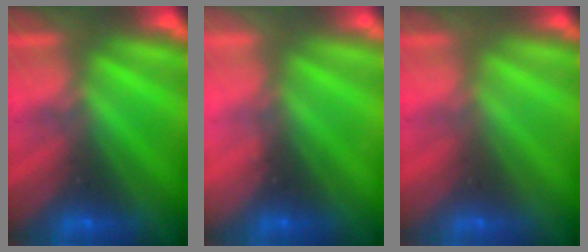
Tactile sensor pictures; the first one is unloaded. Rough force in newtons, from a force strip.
{"total": 2.3}
{"total": 3.3}